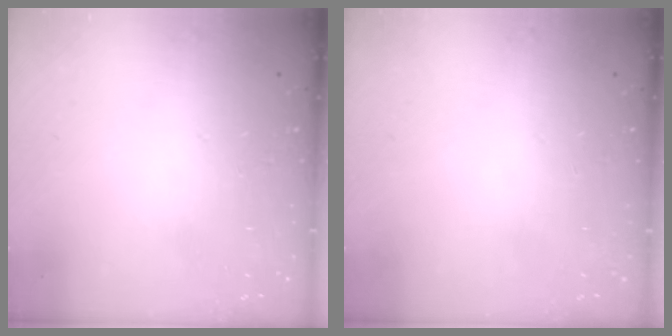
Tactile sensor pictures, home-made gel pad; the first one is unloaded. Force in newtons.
{"total": 0.0}